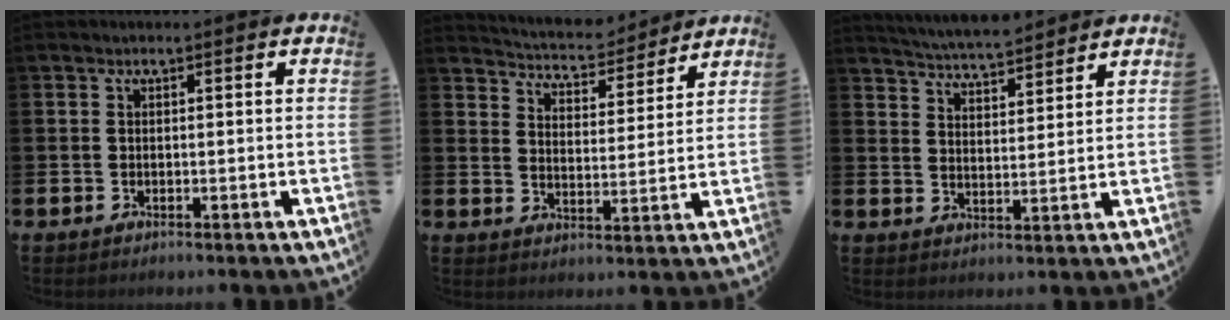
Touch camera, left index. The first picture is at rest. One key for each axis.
{"total": 5.3, "fx": 5.2, "fy": 1.0, "fz": 0.3, "tx": -0.030, "ty": -0.044, "tz": 0.088}
{"total": 5.4, "fx": 5.4, "fy": 0.3, "fz": 0.4, "tx": -0.032, "ty": -0.030, "tz": 0.096}